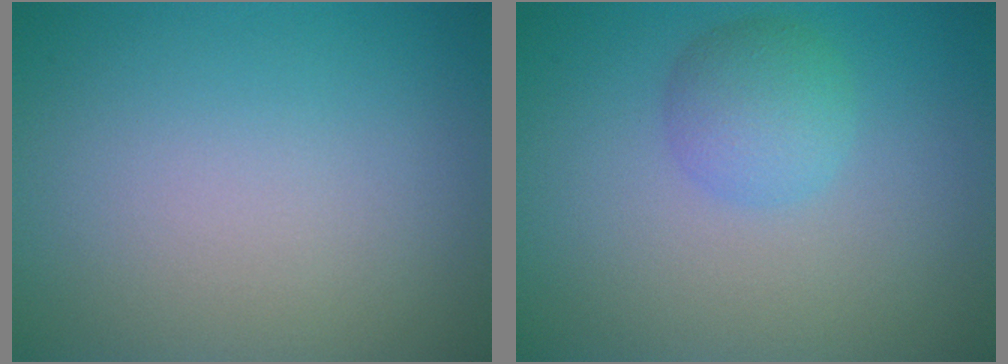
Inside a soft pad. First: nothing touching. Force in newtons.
{"total": 2.7, "press": 2.7, "slide": 0.1}